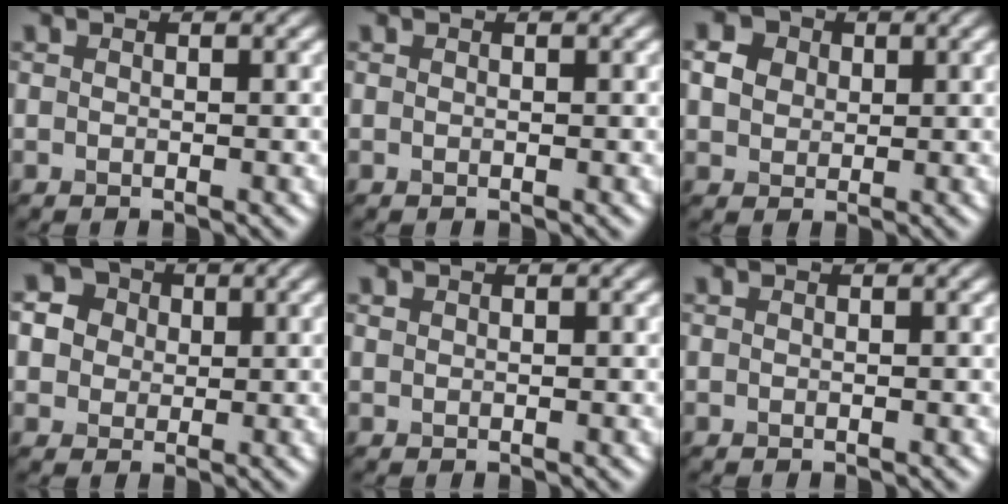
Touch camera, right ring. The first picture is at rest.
{"total": 0.0}
{"total": 1.0, "force": [0.2, 1.0, -0.2], "torque": [-0.019, 0.005, 0.031]}
{"total": 2.9, "force": [1.0, 2.7, 0.4], "torque": [-0.024, 0.015, 0.032]}
{"total": 1.0, "force": [-0.2, -0.7, -0.7], "torque": [-0.003, -0.004, 0.016]}
{"total": 0.0}